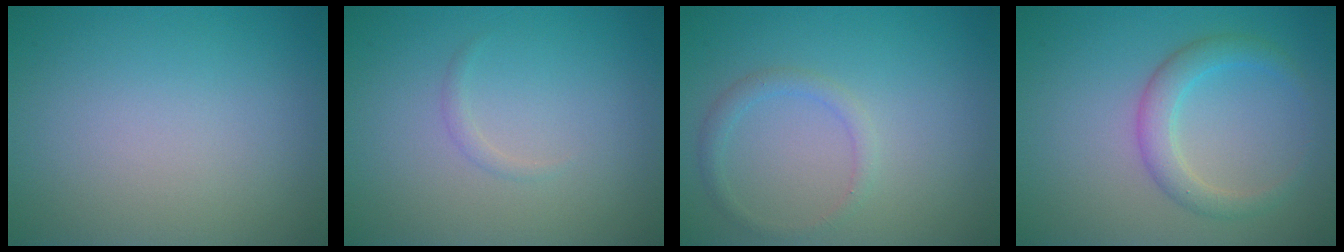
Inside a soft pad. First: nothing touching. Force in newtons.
{"total": 0.6, "press": 0.6, "slide": 0.0}
{"total": 1.4, "press": 1.4, "slide": 0.2}
{"total": 2.8, "press": 2.8, "slide": 0.1}